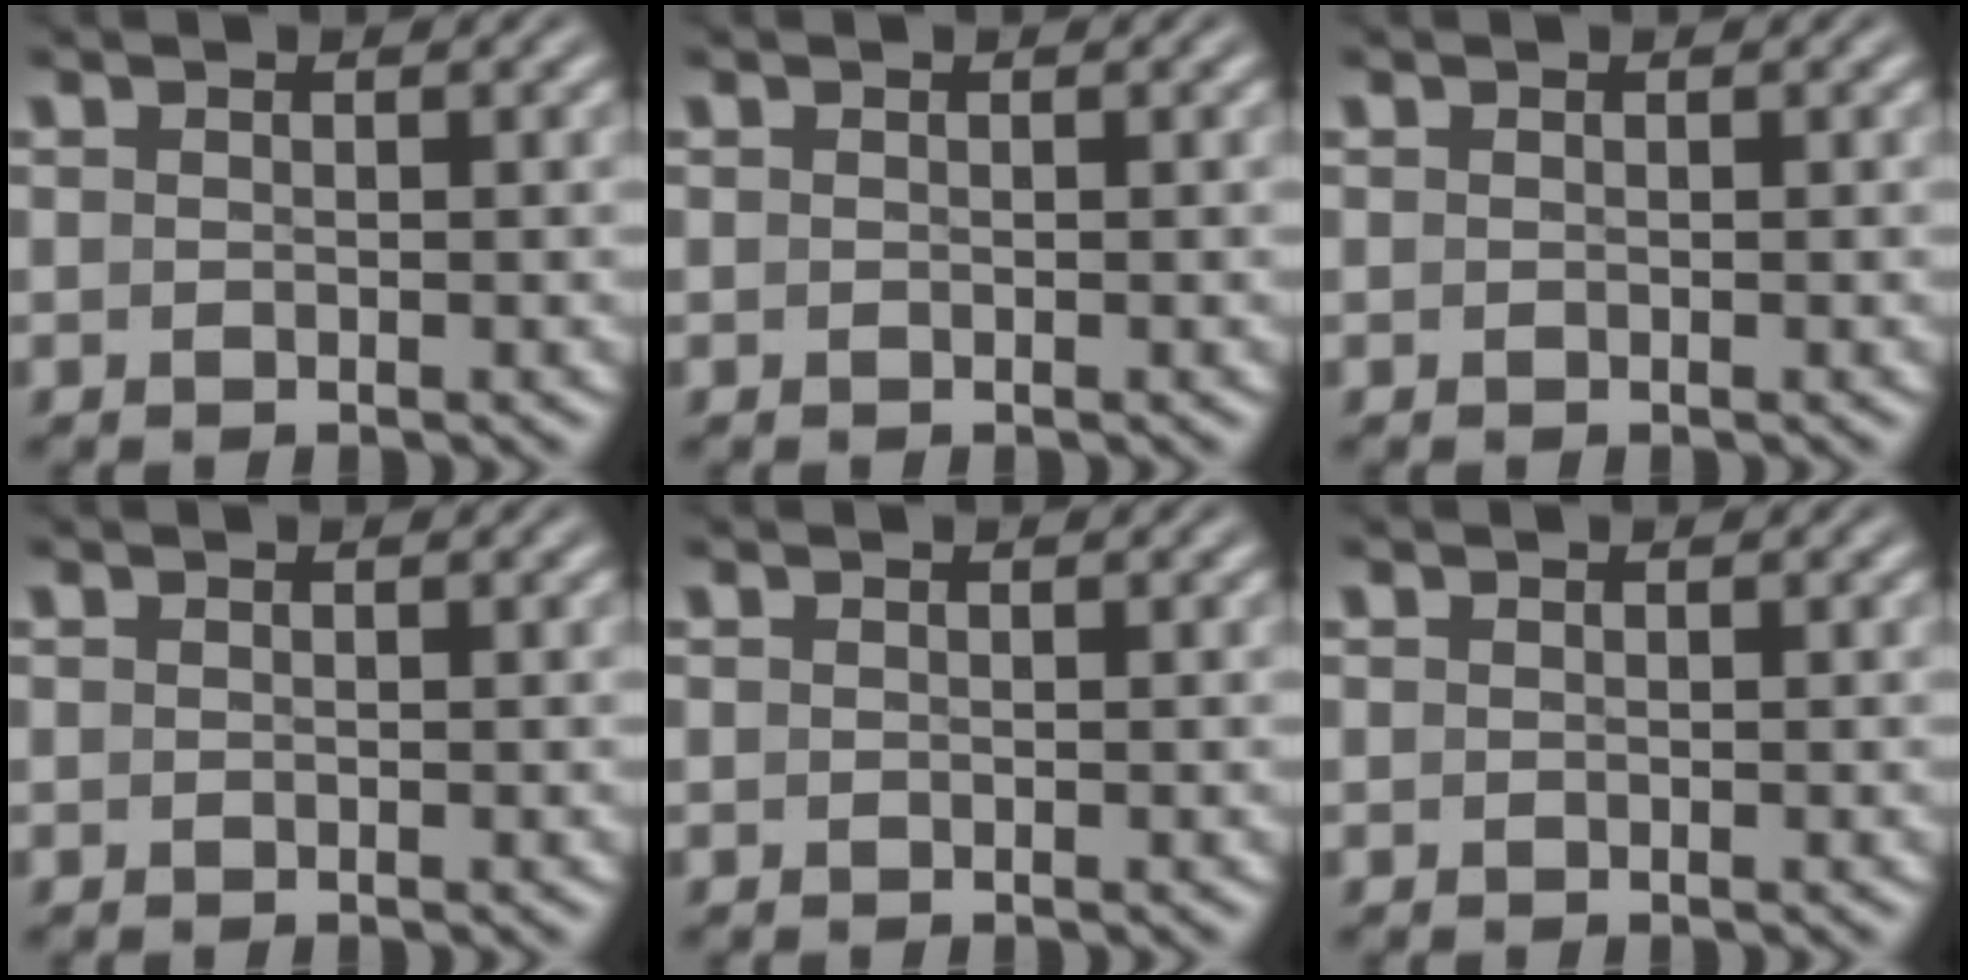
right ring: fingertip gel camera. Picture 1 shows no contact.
{"total": 0.0}
{"total": 0.0}
{"total": 0.0}
{"total": 0.0}
{"total": 0.0}